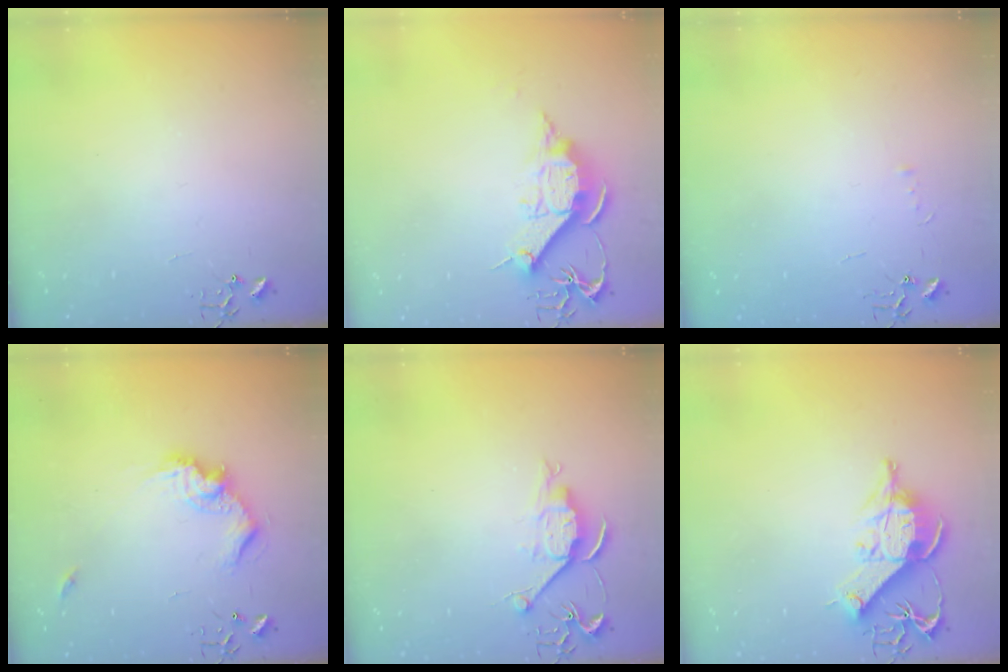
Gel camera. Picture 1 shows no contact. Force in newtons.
{"total": 11.7, "press": 11.7, "slide": 0.3}
{"total": 3.1, "press": 3.1, "slide": 0.5}
{"total": 13.8, "press": 13.7, "slide": 1.1}
{"total": 7.3, "press": 7.2, "slide": 0.7}
{"total": 12.7, "press": 12.5, "slide": 2.0}